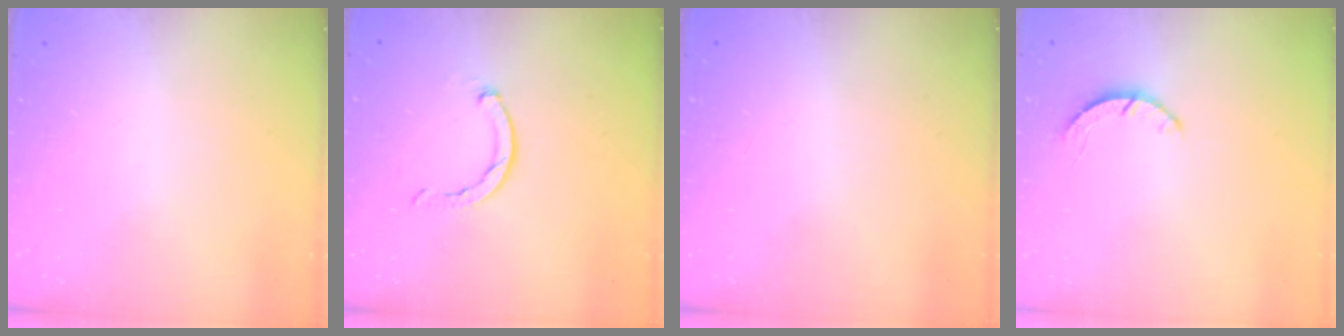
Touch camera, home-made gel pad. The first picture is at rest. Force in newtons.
{"total": 1.8, "press": 1.8, "slide": 0.4}
{"total": 2.6, "press": 2.6, "slide": 0.2}
{"total": 2.2, "press": 2.2, "slide": 0.3}